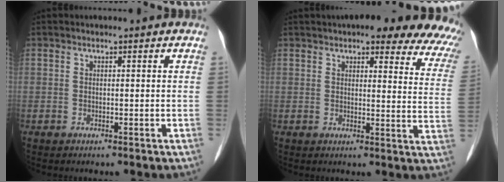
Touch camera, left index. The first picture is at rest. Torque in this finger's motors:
{"motor_torque": [1.07, -1.07, 0.26, 0.10]}